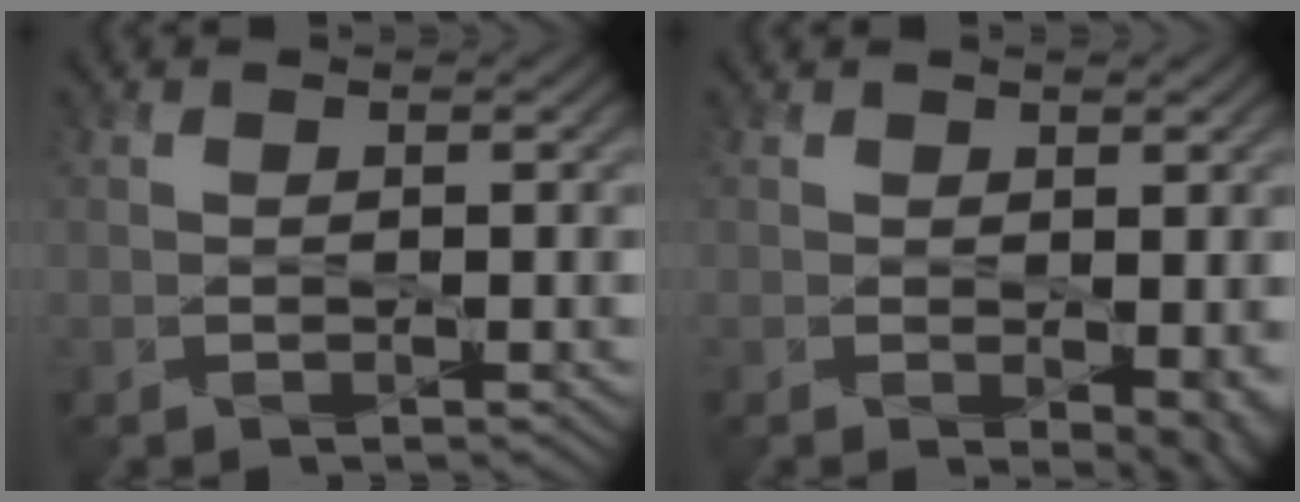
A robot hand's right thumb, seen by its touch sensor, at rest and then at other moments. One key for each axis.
{"total": 3.8, "fx": -0.5, "fy": 2.2, "fz": 3.0, "tx": -0.036, "ty": -0.014, "tz": 0.001}